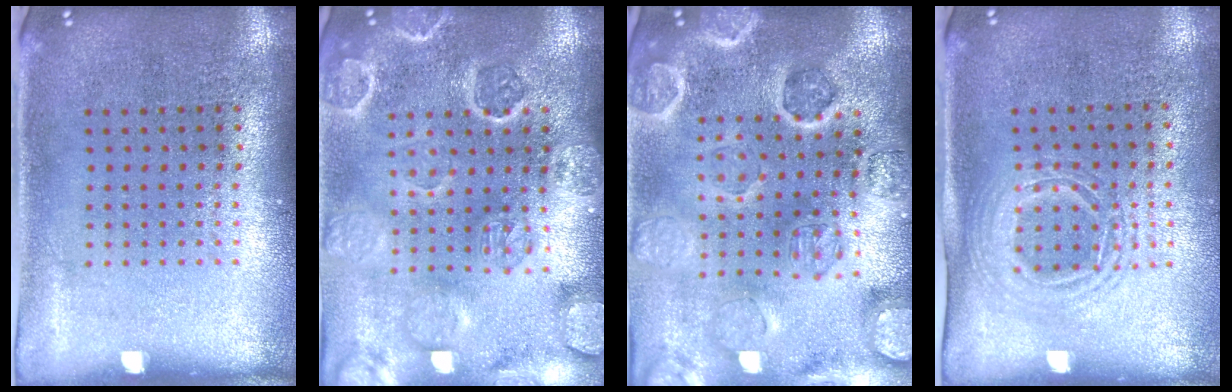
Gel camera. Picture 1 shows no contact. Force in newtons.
{"total": 3.3, "press": 3.1, "slide": 0.9}
{"total": 2.9, "press": 2.9, "slide": 0.3}
{"total": 1.5, "press": 1.3, "slide": 0.8}